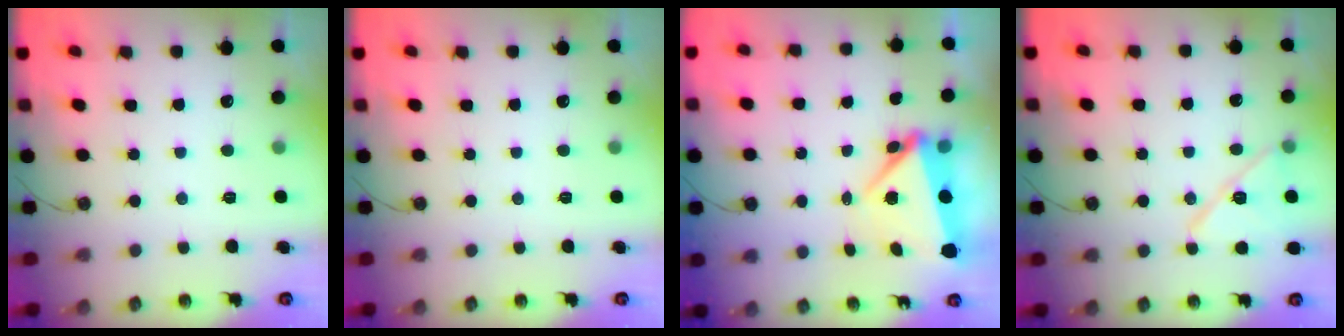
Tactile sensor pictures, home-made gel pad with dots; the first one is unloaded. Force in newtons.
{"total": 0.0}
{"total": 6.2, "press": 5.6, "slide": 2.6}
{"total": 12.3, "press": 12.2, "slide": 1.3}